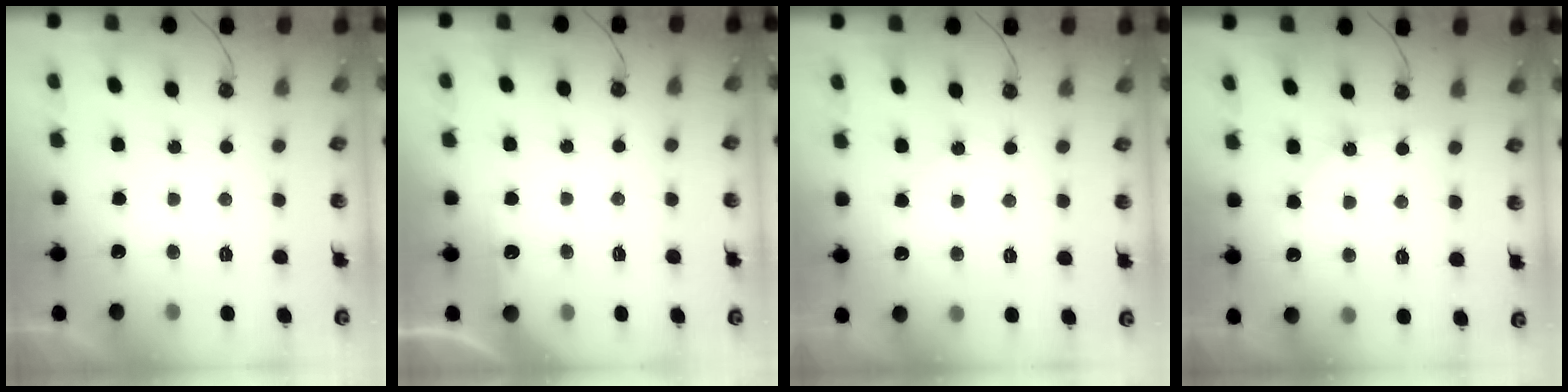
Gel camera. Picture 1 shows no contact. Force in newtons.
{"total": 3.7, "press": 3.6, "slide": 0.4}
{"total": 3.7, "press": 3.6, "slide": 0.5}
{"total": 5.5, "press": 5.5, "slide": 0.6}